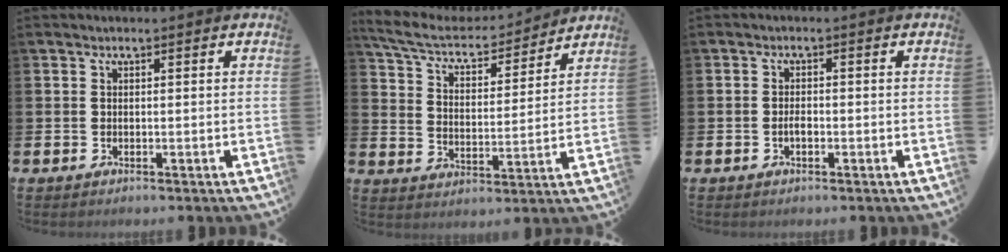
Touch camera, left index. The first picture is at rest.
{"total": 7.1, "force": [6.5, 2.0, 2.1], "torque": [-0.075, -0.051, 0.110]}
{"total": 1.4, "force": [-0.4, 0.7, 1.1], "torque": [-0.016, 0.000, -0.010]}